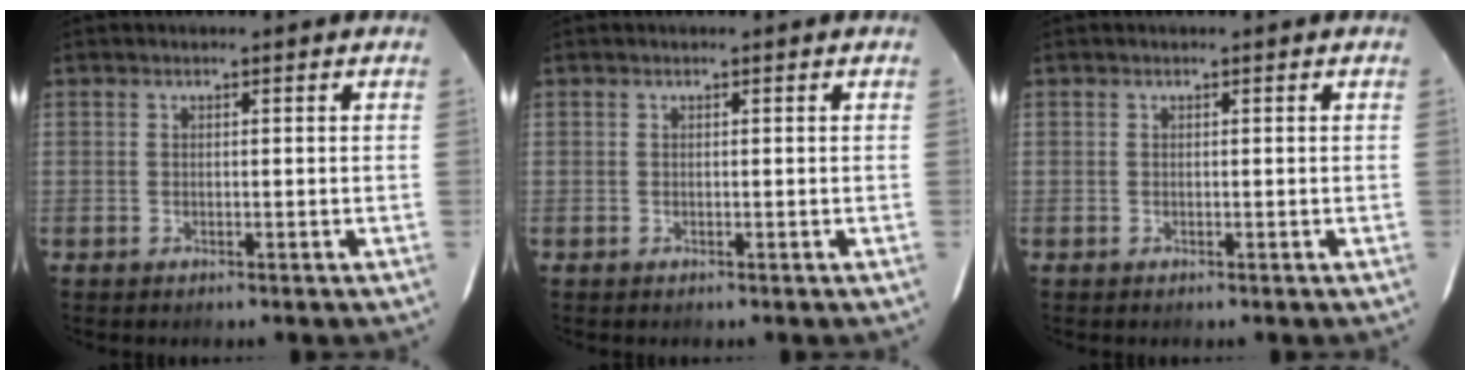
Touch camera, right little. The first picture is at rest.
{"total": 0.0}
{"total": 0.0}